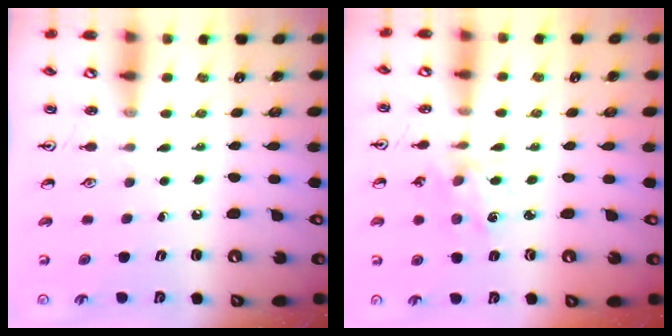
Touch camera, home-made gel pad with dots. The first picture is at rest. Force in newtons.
{"total": 1.9, "press": 1.9, "slide": 0.3}